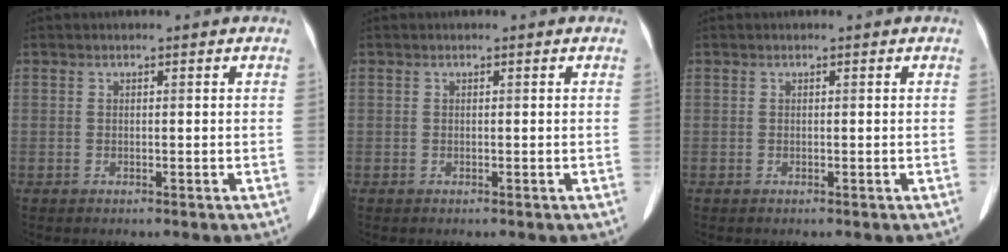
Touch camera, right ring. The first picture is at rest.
{"total": 0.0}
{"total": 0.0}